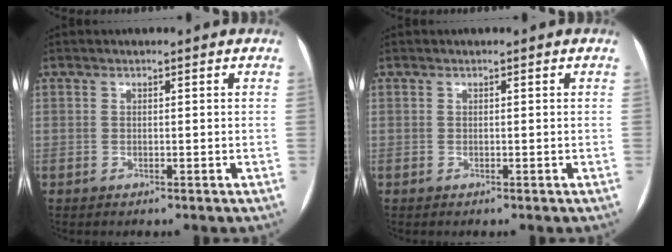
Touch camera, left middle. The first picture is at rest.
{"total": 0.0}